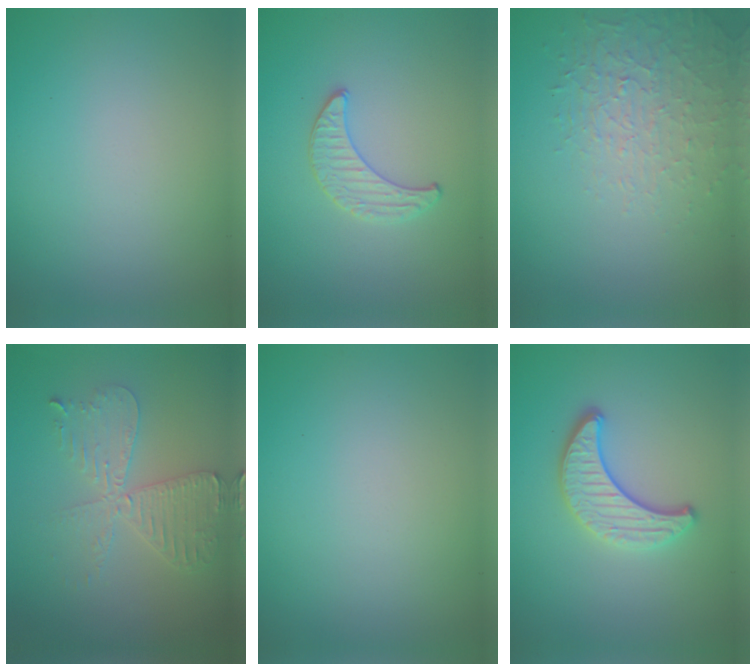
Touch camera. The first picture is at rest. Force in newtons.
{"total": 1.3, "press": 1.3, "slide": 0.2}
{"total": 1.9, "press": 1.4, "slide": 1.3}
{"total": 4.1, "press": 3.6, "slide": 1.9}
{"total": 0.0}
{"total": 3.6, "press": 3.1, "slide": 1.8}